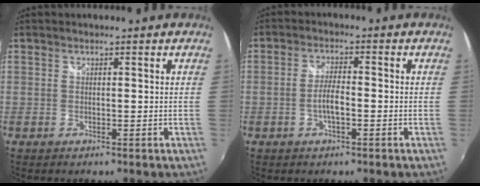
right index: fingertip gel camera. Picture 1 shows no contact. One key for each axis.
{"total": 4.0, "fx": -1.3, "fy": 1.1, "fz": 3.6, "tx": -0.074, "ty": 0.003, "tz": -0.025}